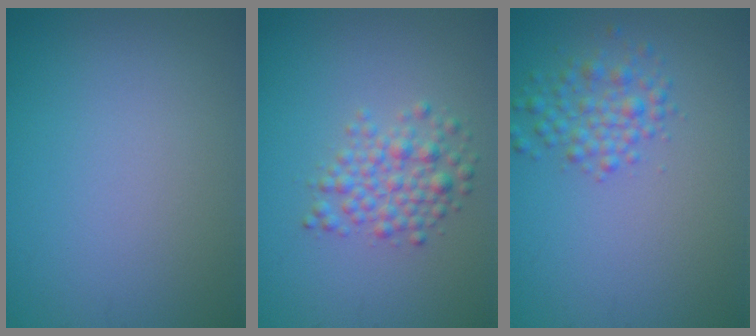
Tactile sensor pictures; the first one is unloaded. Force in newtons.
{"total": 3.0, "press": 3.0, "slide": 0.2}
{"total": 2.5, "press": 2.5, "slide": 0.0}